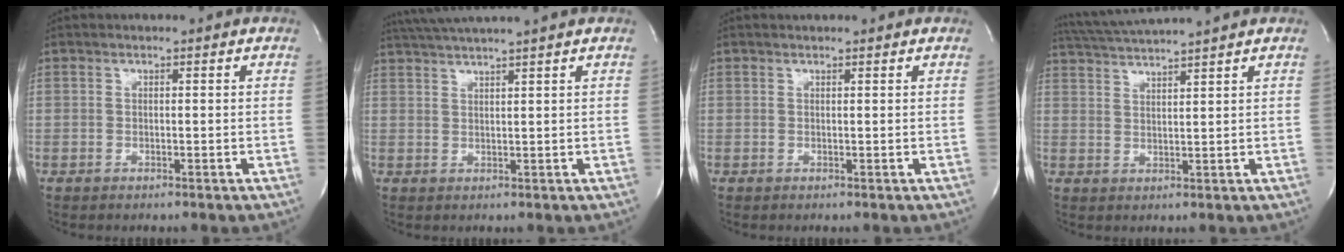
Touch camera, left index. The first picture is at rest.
{"total": 7.6, "force": [6.8, -1.5, 3.2], "torque": [-0.055, 0.021, 0.107]}
{"total": 1.9, "force": [1.7, 0.4, 0.6], "torque": [-0.012, 0.016, 0.024]}
{"total": 8.0, "force": [7.3, -1.8, 2.6], "torque": [-0.052, 0.013, 0.126]}